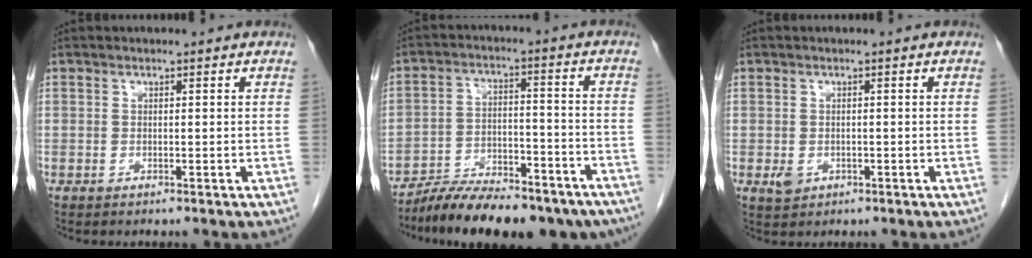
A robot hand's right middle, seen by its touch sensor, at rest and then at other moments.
{"total": 18.7, "force": [-15.8, 5.6, 8.3], "torque": [-0.107, 0.019, -0.236]}
{"total": 2.1, "force": [-0.6, 1.6, 1.1], "torque": [-0.022, 0.000, -0.001]}